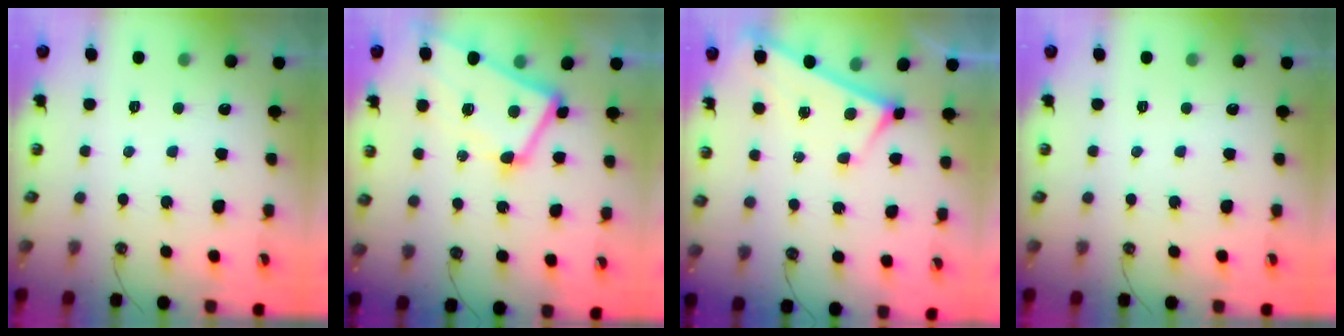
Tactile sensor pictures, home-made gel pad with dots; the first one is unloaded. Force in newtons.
{"total": 2.9, "press": 2.8, "slide": 0.9}
{"total": 3.2, "press": 3.2, "slide": 0.3}
{"total": 0.0}